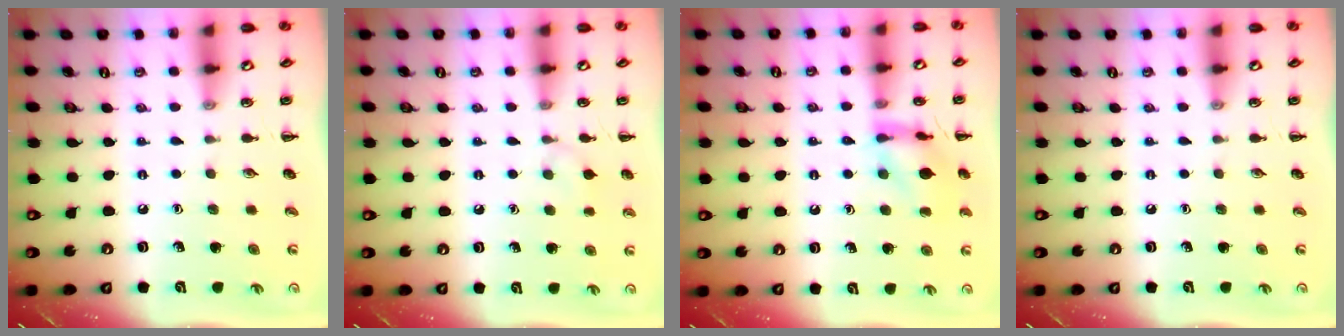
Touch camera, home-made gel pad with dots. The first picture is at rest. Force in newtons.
{"total": 6.2, "press": 5.9, "slide": 1.8}
{"total": 12.3, "press": 12.2, "slide": 0.9}
{"total": 0.0}